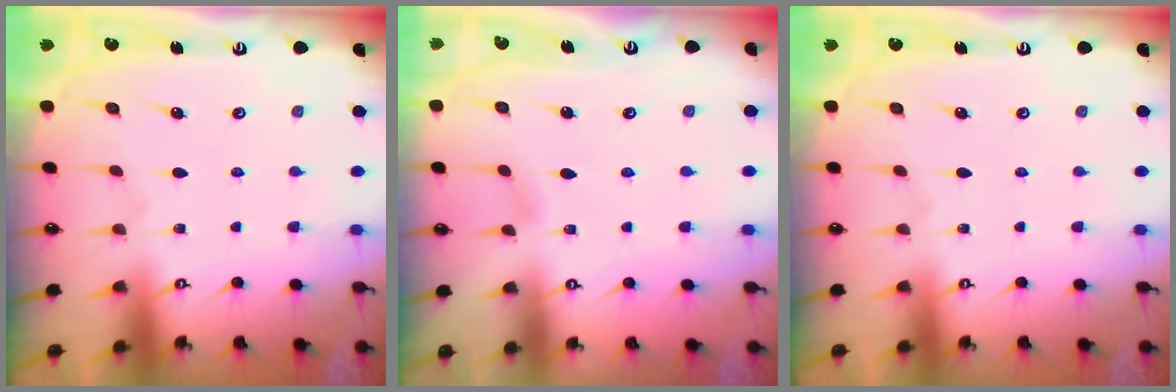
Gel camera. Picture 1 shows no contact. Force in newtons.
{"total": 4.0, "press": 4.0, "slide": 0.5}
{"total": 0.0}